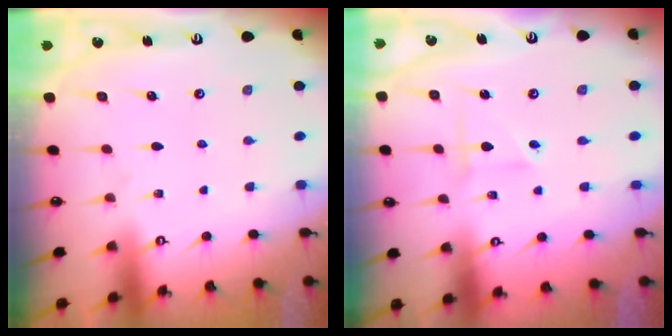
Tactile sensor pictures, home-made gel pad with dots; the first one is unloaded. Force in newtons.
{"total": 2.5, "press": 2.5, "slide": 0.1}